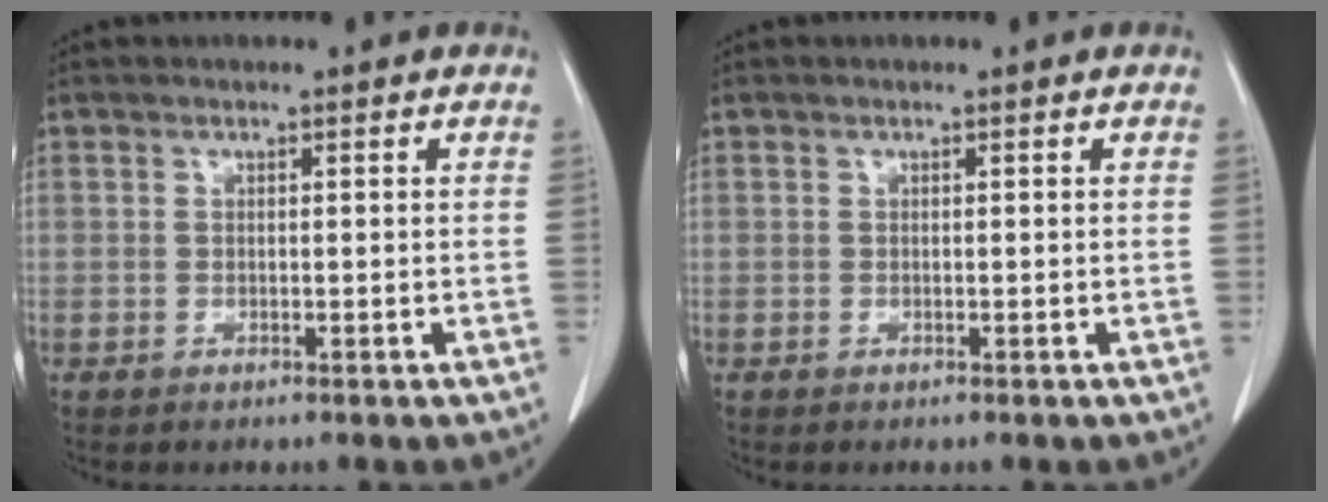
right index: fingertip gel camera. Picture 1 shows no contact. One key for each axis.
{"total": 0.0}